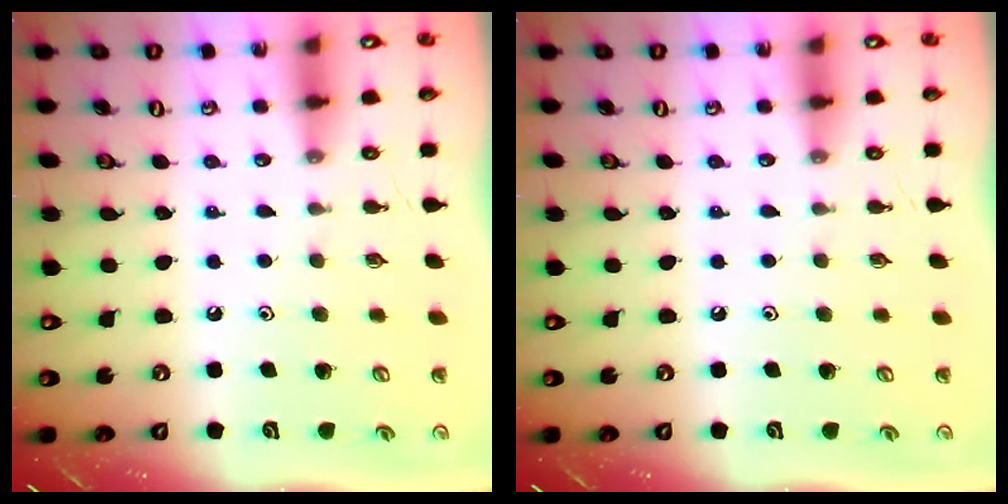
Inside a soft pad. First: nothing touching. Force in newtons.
{"total": 0.0}